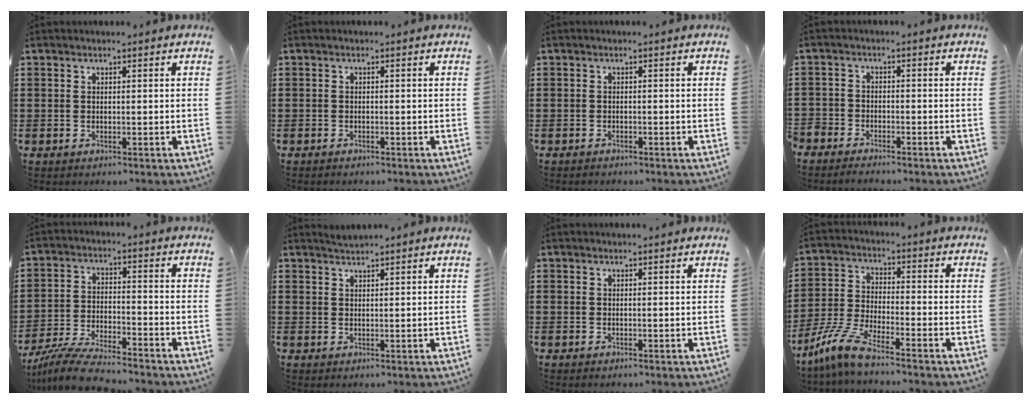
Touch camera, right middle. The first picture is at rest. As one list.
[{"total": 0.6, "force": [-0.6, 0.1, 0.1], "torque": [-0.003, -0.001, -0.013]}, {"total": 0.8, "force": [-0.8, 0.2, 0.0], "torque": [-0.003, 0.001, -0.017]}, {"total": 2.6, "force": [-2.5, 0.5, -0.3], "torque": [-0.002, 0.003, -0.056]}, {"total": 7.5, "force": [-6.9, 0.6, 2.7], "torque": [-0.063, -0.001, -0.136]}, {"total": 1.4, "force": [1.4, 0.0, 0.1], "torque": [-0.004, 0.003, 0.027]}, {"total": 0.0}, {"total": 7.2, "force": [-5.8, 0.8, 4.2], "torque": [-0.106, -0.013, -0.119]}]